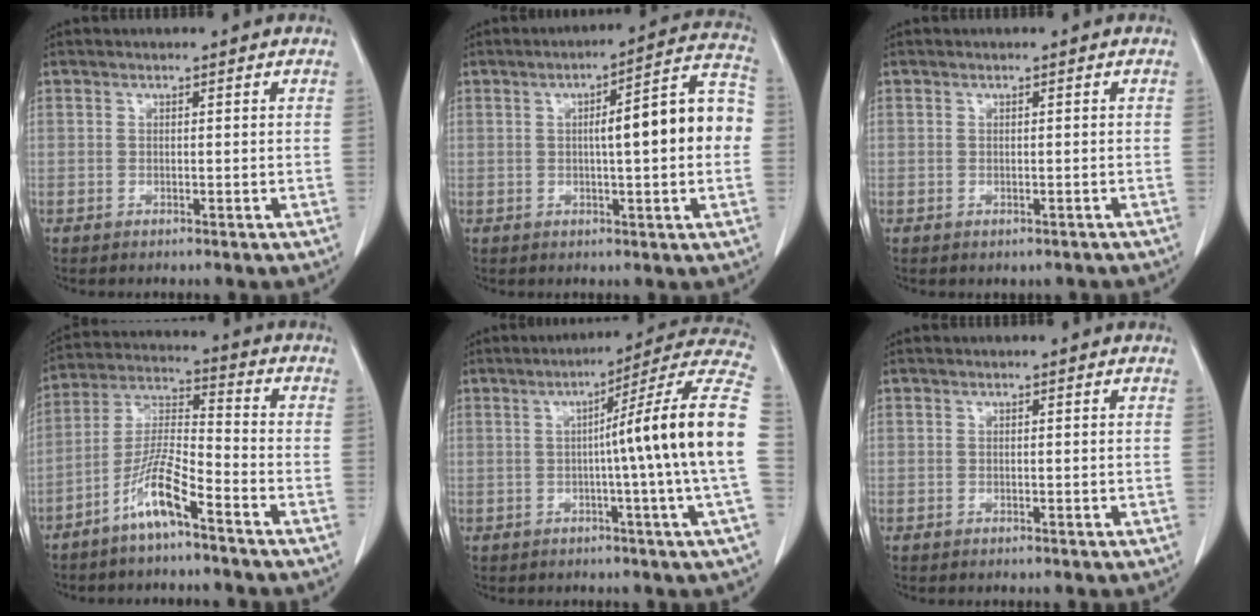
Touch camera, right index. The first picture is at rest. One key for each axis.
{"total": 12.4, "fx": 0.4, "fy": 1.4, "fz": 12.3, "tx": -0.161, "ty": 0.034, "tz": 0.002}
{"total": 1.0, "fx": -0.6, "fy": 0.8, "fz": 0.2, "tx": -0.003, "ty": 0.003, "tz": -0.004}
{"total": 8.9, "fx": -5.6, "fy": 0.8, "fz": 6.9, "tx": -0.148, "ty": -0.003, "tz": -0.114}
{"total": 17.2, "fx": -0.6, "fy": -2.7, "fz": 17.0, "tx": -0.217, "ty": 0.010, "tz": -0.023}
{"total": 0.0}